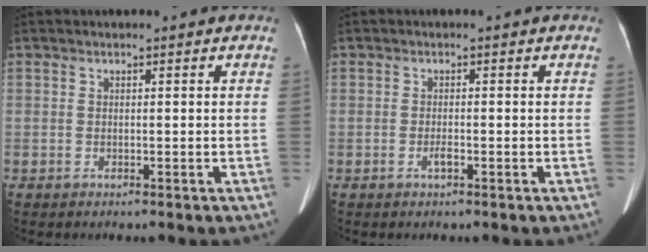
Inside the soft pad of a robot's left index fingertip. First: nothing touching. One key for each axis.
{"total": 1.0, "fx": -0.6, "fy": 0.1, "fz": 0.8, "tx": -0.019, "ty": -0.001, "tz": -0.009}